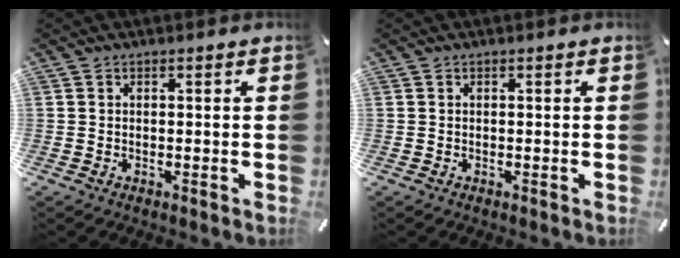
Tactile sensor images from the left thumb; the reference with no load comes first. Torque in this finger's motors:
{"motor_torque": [0.00, 0.02, -0.06, -0.01, 0.00]}